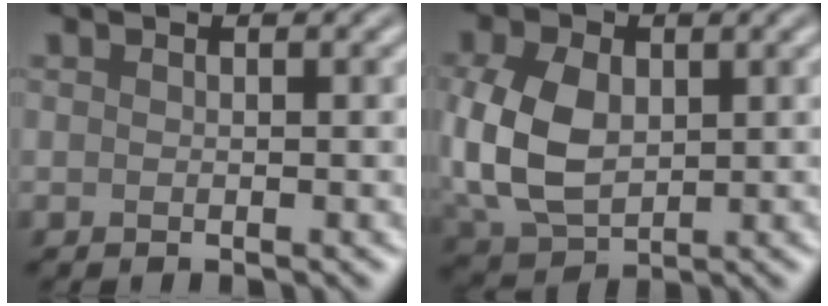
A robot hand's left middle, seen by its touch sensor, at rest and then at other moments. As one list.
[{"total": 8.5, "force": [0.3, 5.8, 6.2], "torque": [-0.163, 0.005, 0.006]}]